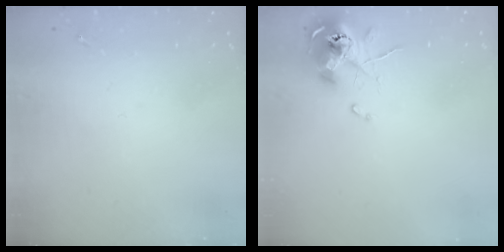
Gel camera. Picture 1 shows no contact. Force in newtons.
{"total": 10.2, "press": 10.1, "slide": 1.4}